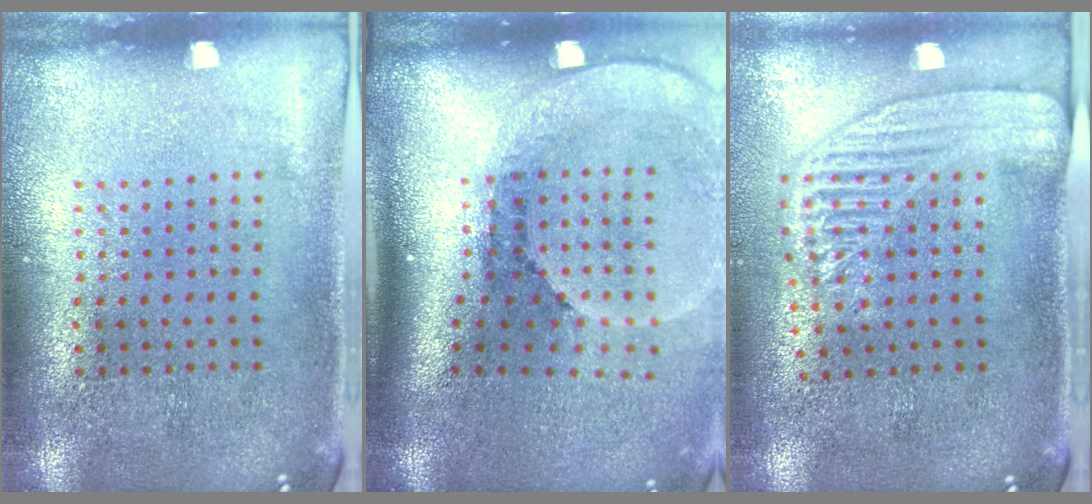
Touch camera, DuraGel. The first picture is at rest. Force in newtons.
{"total": 2.6, "press": 1.7, "slide": 1.9}
{"total": 2.2, "press": 1.9, "slide": 1.2}